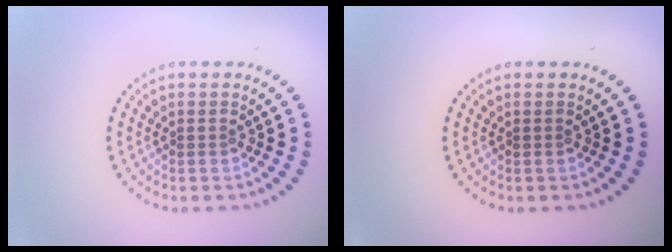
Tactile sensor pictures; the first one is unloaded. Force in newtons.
{"total": 0.0}